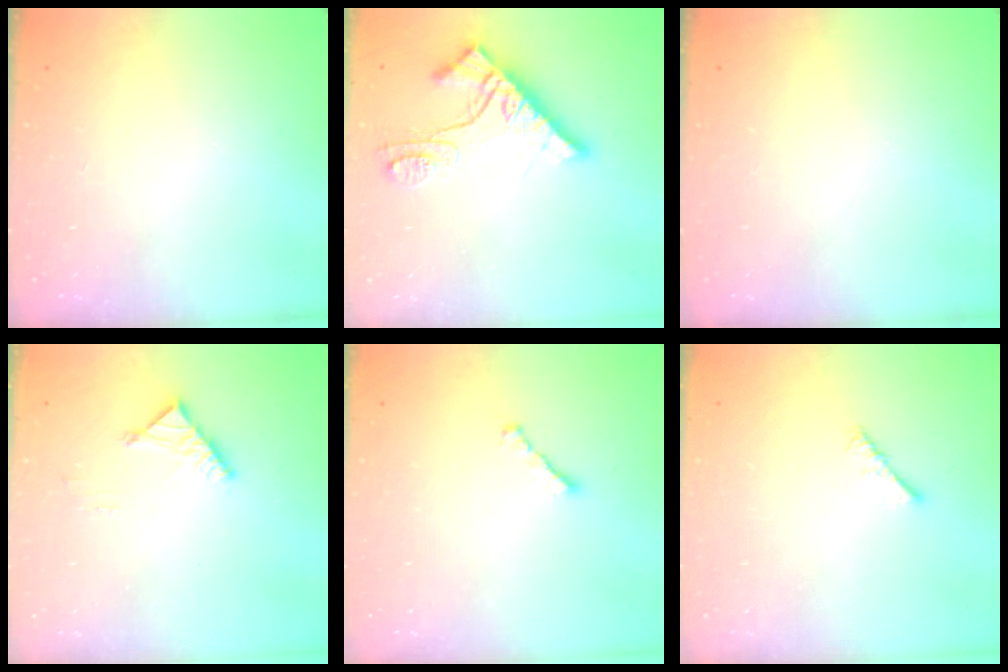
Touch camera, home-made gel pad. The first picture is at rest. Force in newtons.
{"total": 11.0, "press": 11.0, "slide": 1.1}
{"total": 0.0}
{"total": 3.4, "press": 3.3, "slide": 0.8}
{"total": 2.5, "press": 2.4, "slide": 0.6}
{"total": 0.9, "press": 0.9, "slide": 0.3}